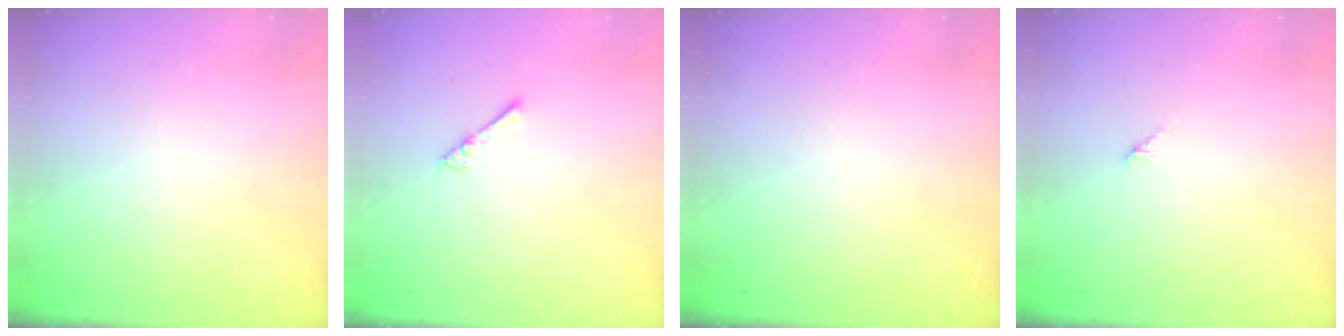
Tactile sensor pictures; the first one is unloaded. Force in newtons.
{"total": 1.8, "press": 1.7, "slide": 0.4}
{"total": 0.0}
{"total": 1.5, "press": 1.4, "slide": 0.4}